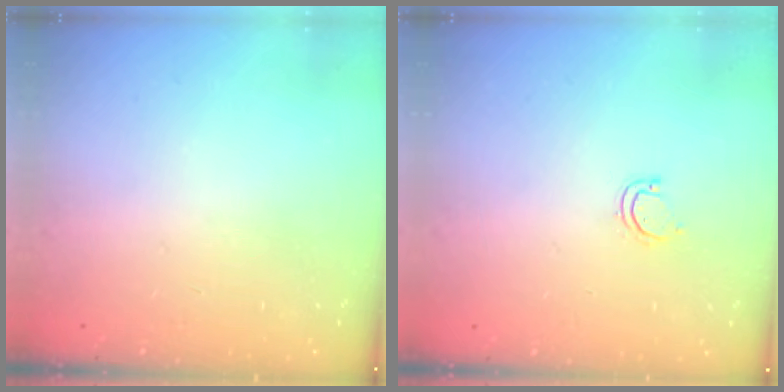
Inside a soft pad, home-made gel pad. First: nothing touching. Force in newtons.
{"total": 4.1, "press": 4.1, "slide": 0.3}